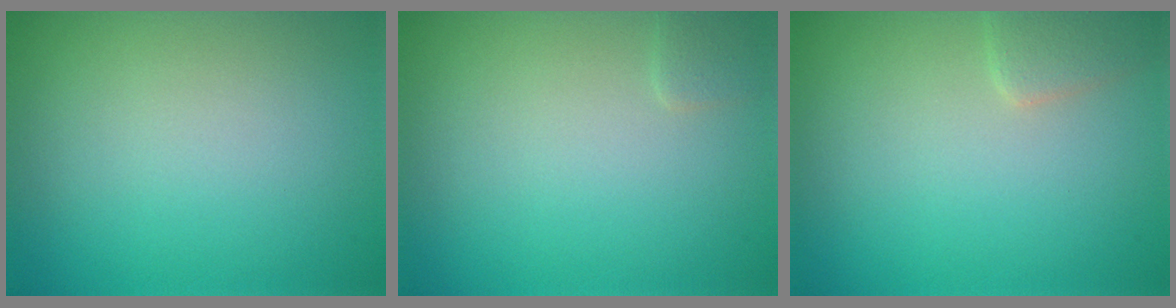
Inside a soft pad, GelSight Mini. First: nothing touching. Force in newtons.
{"total": 0.8, "press": 0.8, "slide": 0.1}
{"total": 1.7, "press": 1.7, "slide": 0.1}